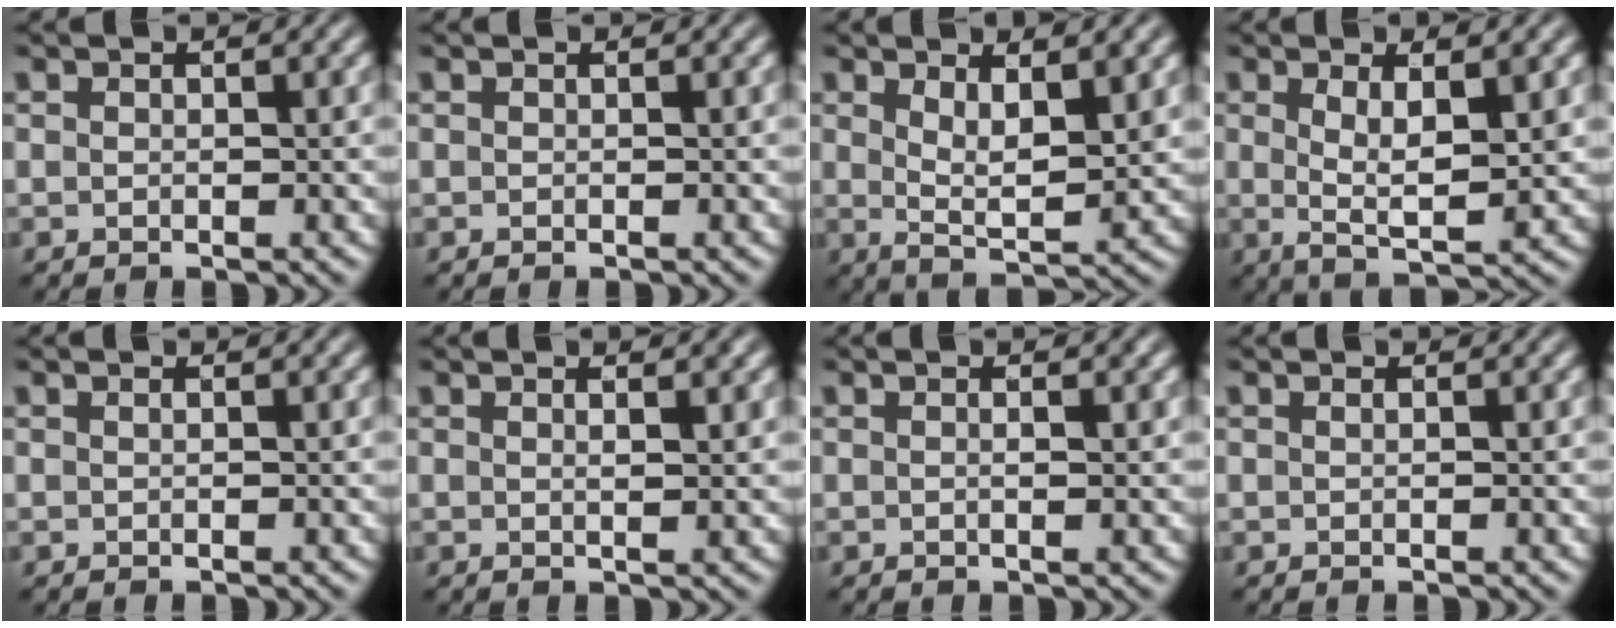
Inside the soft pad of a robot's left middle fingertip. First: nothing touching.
{"total": 0.0}
{"total": 3.9, "force": [1.3, 1.0, 3.5], "torque": [-0.066, -0.015, 0.025]}
{"total": 4.3, "force": [0.6, 1.0, 4.1], "torque": [-0.073, -0.008, 0.013]}
{"total": 0.0}
{"total": 1.5, "force": [0.7, 0.3, 1.3], "torque": [-0.011, 0.003, 0.002]}
{"total": 1.1, "force": [0.2, 0.1, 1.1], "torque": [-0.009, -0.006, -0.004]}
{"total": 0.0}